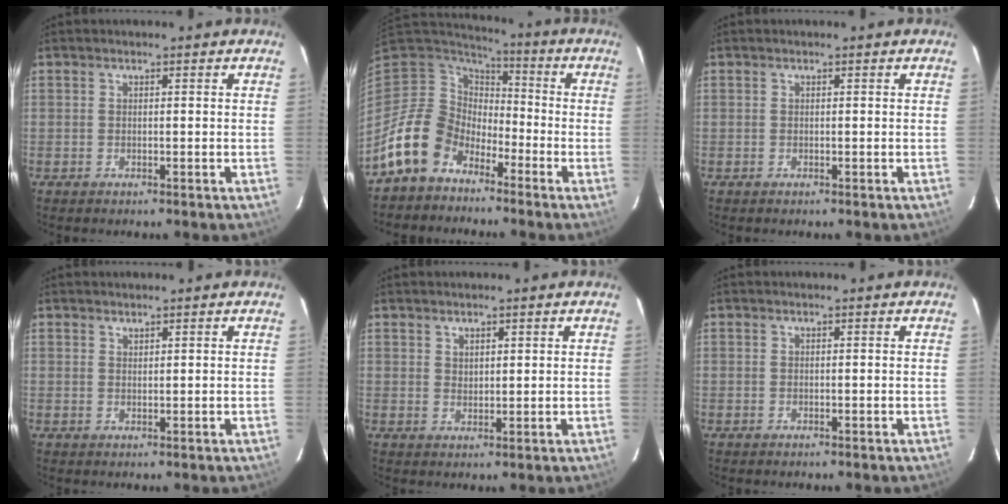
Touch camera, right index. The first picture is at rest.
{"total": 11.8, "force": [-8.0, 8.1, 3.2], "torque": [-0.083, 0.026, -0.152]}
{"total": 0.0}
{"total": 0.9, "force": [0.8, 0.3, 0.1], "torque": [-0.002, 0.001, 0.017]}
{"total": 2.0, "force": [1.5, 1.2, 0.7], "torque": [-0.007, 0.002, 0.027]}
{"total": 0.0}